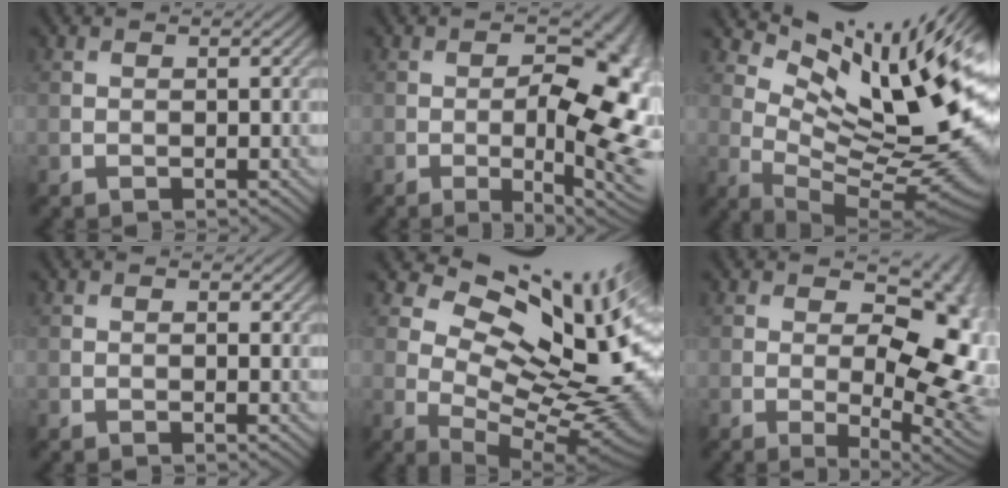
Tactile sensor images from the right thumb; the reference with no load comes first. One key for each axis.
{"total": 13.0, "fx": -1.4, "fy": 4.9, "fz": 12.0, "tx": -0.147, "ty": -0.008, "tz": -0.022}
{"total": 15.8, "fx": 8.0, "fy": 4.5, "fz": 12.9, "tx": -0.214, "ty": -0.003, "tz": 0.149}
{"total": 1.2, "fx": 0.6, "fy": 0.6, "fz": 0.9, "tx": -0.010, "ty": -0.004, "tz": 0.009}
{"total": 16.5, "fx": 6.1, "fy": 8.5, "fz": 12.7, "tx": -0.177, "ty": 0.015, "tz": 0.112}
{"total": 15.5, "fx": 2.2, "fy": 8.2, "fz": 12.9, "tx": -0.164, "ty": -0.001, "tz": 0.044}